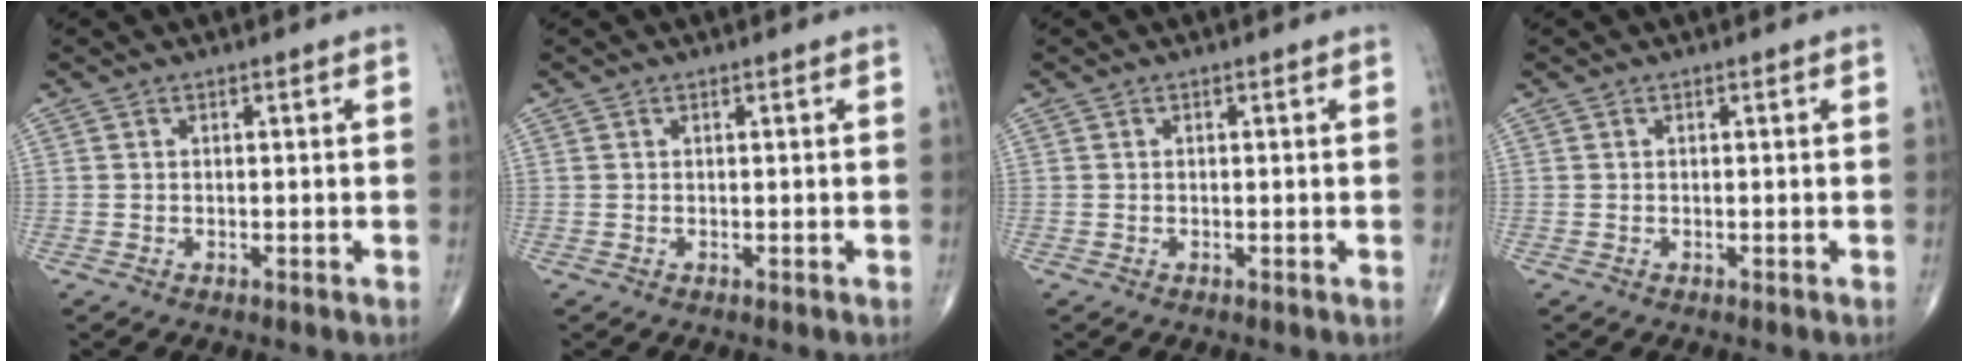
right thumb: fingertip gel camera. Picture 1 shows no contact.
{"total": 0.0}
{"total": 0.0}
{"total": 0.0}